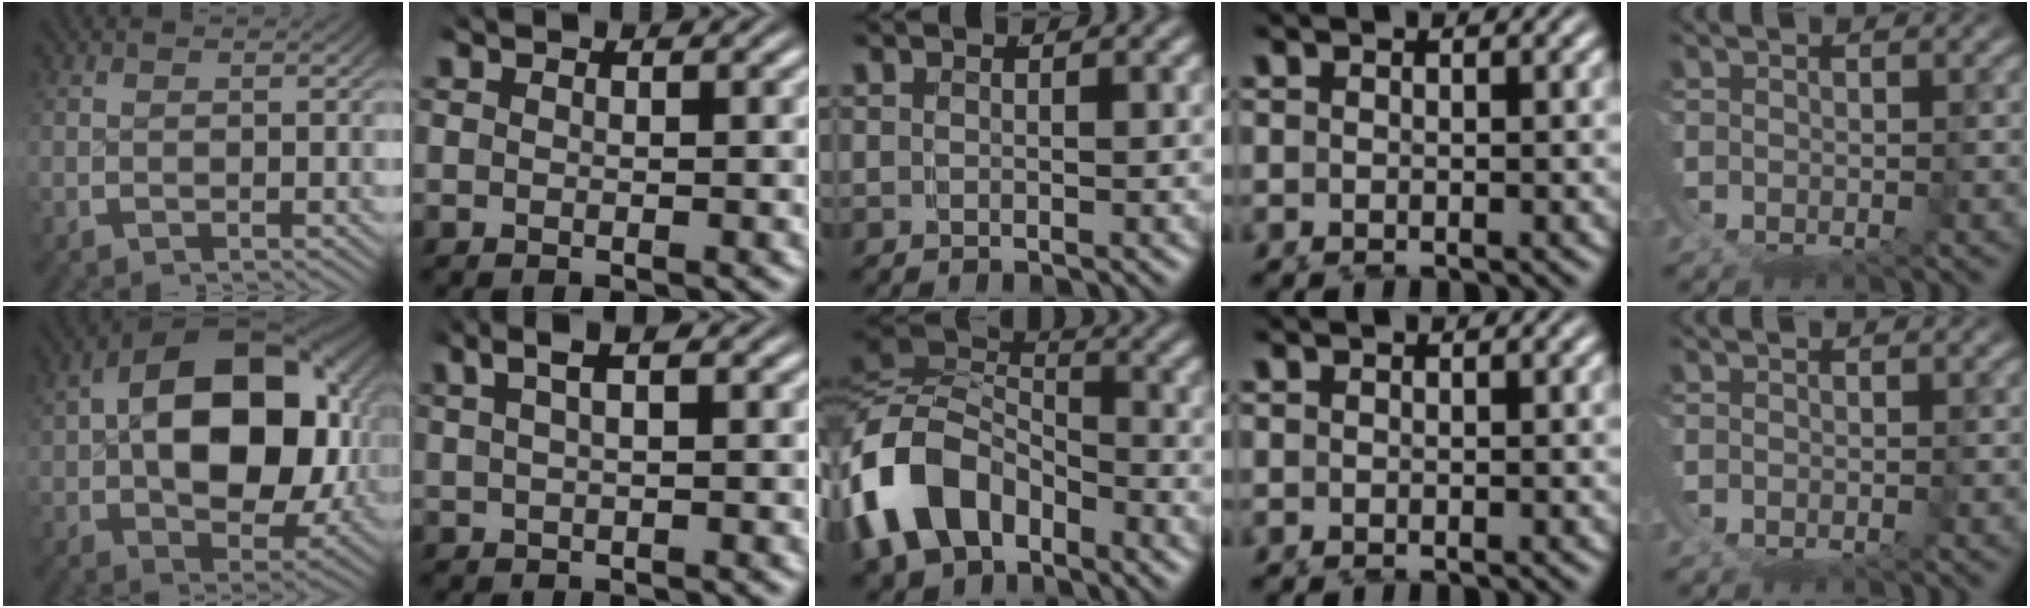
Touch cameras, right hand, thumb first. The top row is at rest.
{"thumb": {"total": 17.1, "force": [1.6, 10.8, 13.1], "torque": [-0.227, -0.028, 0.039]}, "index": {"total": 3.5, "force": [1.8, 1.2, 2.7], "torque": [-0.043, 0.021, 0.023]}, "middle": {"total": 10.0, "force": [-1.8, 7.9, 5.9], "torque": [-0.145, -0.029, -0.027]}, "little": {"total": 0.5, "force": [0.0, 0.5, 0.2], "torque": [-0.007, 0.003, -0.002]}}